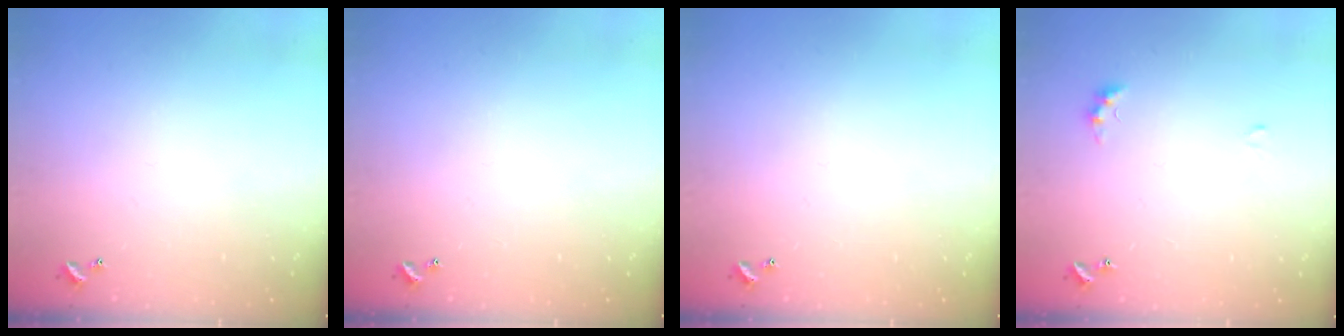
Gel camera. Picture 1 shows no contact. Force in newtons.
{"total": 0.0}
{"total": 0.0}
{"total": 4.9, "press": 4.8, "slide": 0.7}